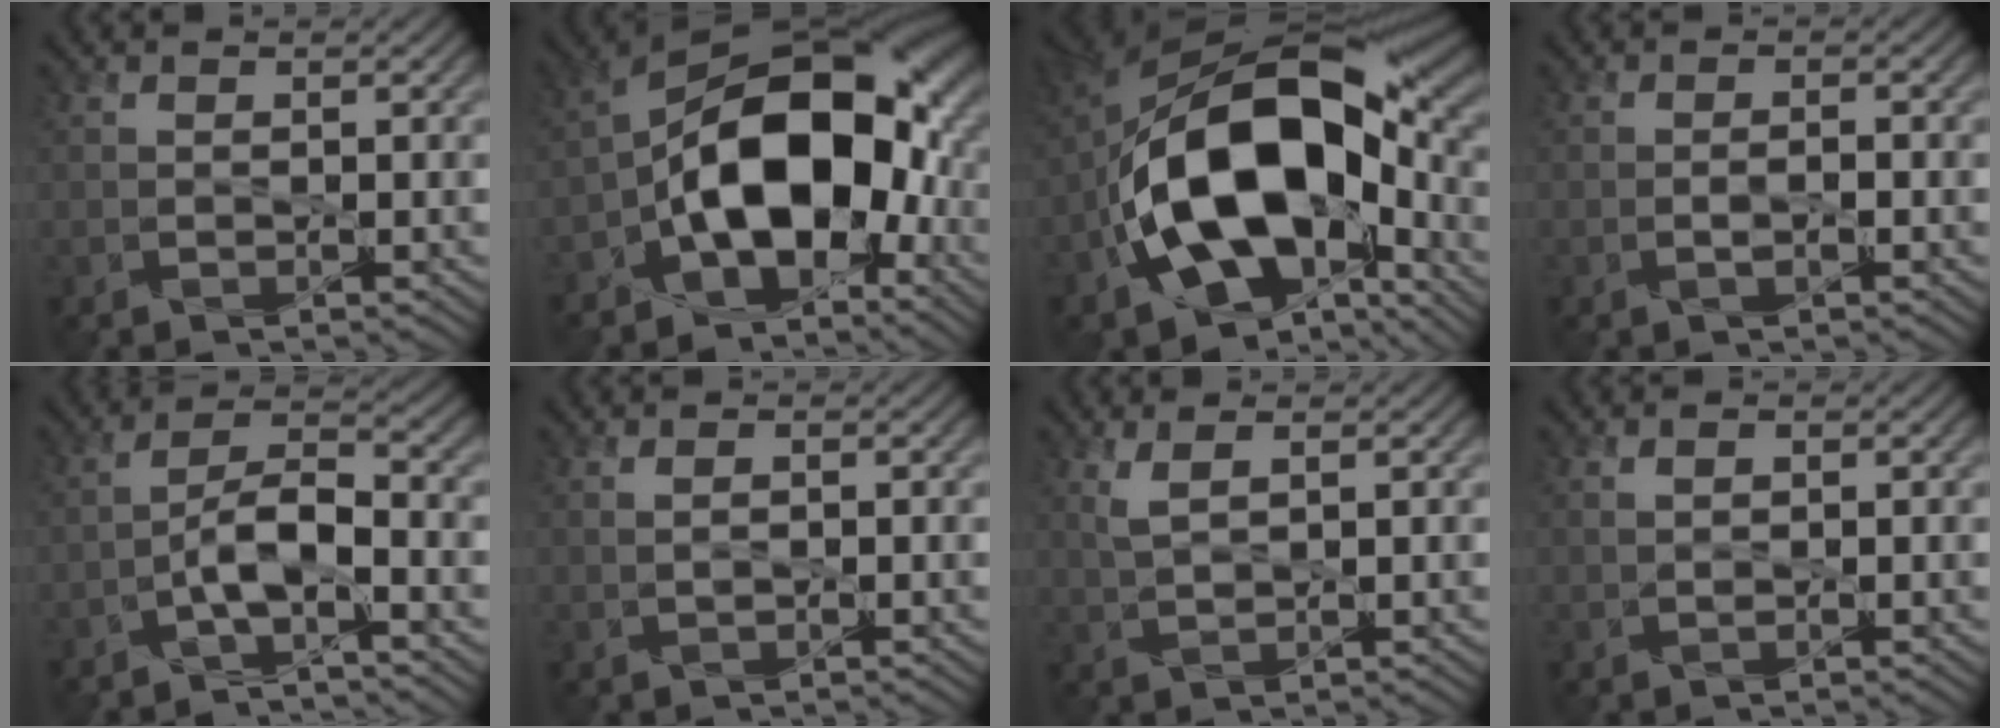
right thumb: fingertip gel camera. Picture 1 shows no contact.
{"total": 16.4, "force": [-3.7, 9.3, 13.0], "torque": [-0.191, 0.011, -0.072]}
{"total": 18.0, "force": [-3.3, 10.2, 14.5], "torque": [-0.269, -0.005, -0.048]}
{"total": 1.5, "force": [-0.7, 0.2, 1.3], "torque": [-0.008, 0.003, -0.010]}
{"total": 4.3, "force": [-2.5, 0.7, 3.4], "torque": [-0.058, 0.020, -0.051]}
{"total": 1.2, "force": [0.2, 0.6, 1.0], "torque": [-0.010, 0.005, 0.003]}
{"total": 3.3, "force": [1.4, 1.1, 2.7], "torque": [-0.067, 0.005, 0.031]}
{"total": 1.4, "force": [0.4, 0.8, 1.1], "torque": [-0.016, 0.008, 0.003]}